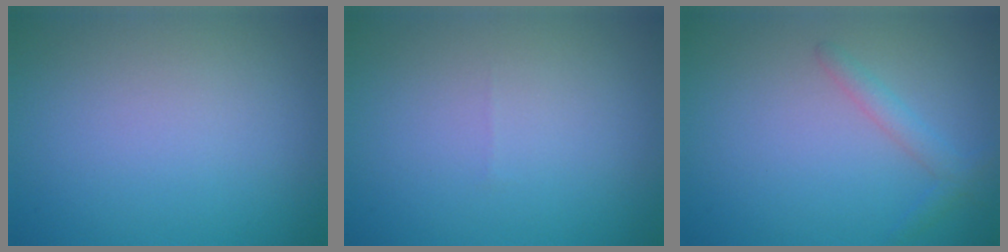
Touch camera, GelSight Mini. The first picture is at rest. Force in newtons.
{"total": 0.0}
{"total": 1.6, "press": 1.6, "slide": 0.1}